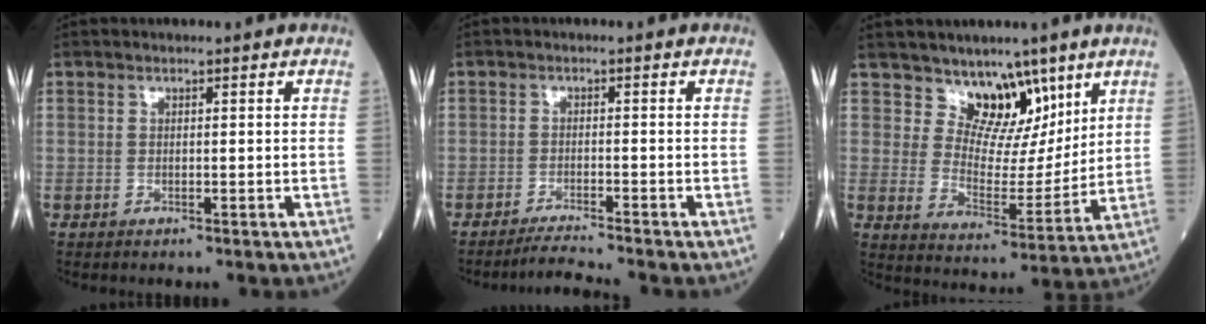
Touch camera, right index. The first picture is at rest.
{"total": 3.4, "force": [-3.1, -1.3, 0.4], "torque": [-0.015, -0.020, -0.057]}
{"total": 8.9, "force": [6.4, 5.1, 3.5], "torque": [-0.043, -0.004, 0.112]}